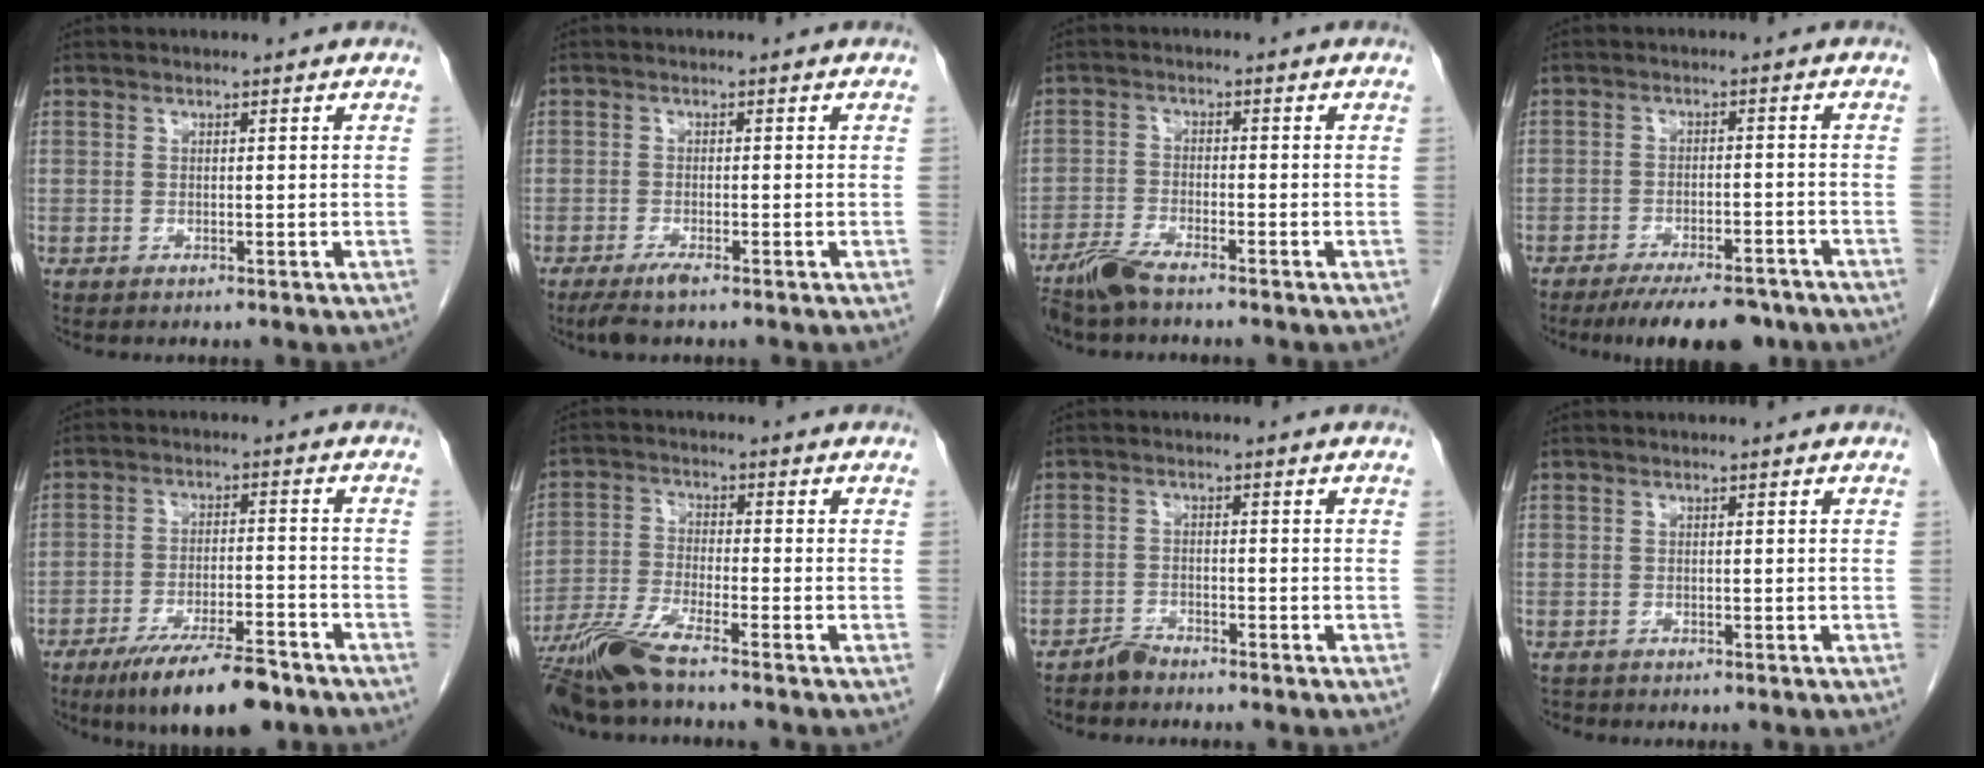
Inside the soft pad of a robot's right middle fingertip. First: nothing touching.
{"total": 2.9, "force": [-2.1, 0.2, 2.1], "torque": [-0.044, -0.007, -0.040]}
{"total": 4.9, "force": [-4.1, 0.6, 2.6], "torque": [-0.059, -0.012, -0.083]}
{"total": 10.7, "force": [-8.8, 2.9, 5.2], "torque": [-0.070, -0.006, -0.129]}
{"total": 11.8, "force": [-8.8, 2.3, 7.5], "torque": [-0.120, -0.017, -0.146]}
{"total": 8.1, "force": [-6.5, -0.1, 4.7], "torque": [-0.102, -0.026, -0.129]}
{"total": 2.2, "force": [-2.2, 0.4, 0.2], "torque": [-0.002, -0.004, -0.040]}
{"total": 1.0, "force": [-0.9, 0.5, 0.0], "torque": [-0.010, -0.001, -0.016]}